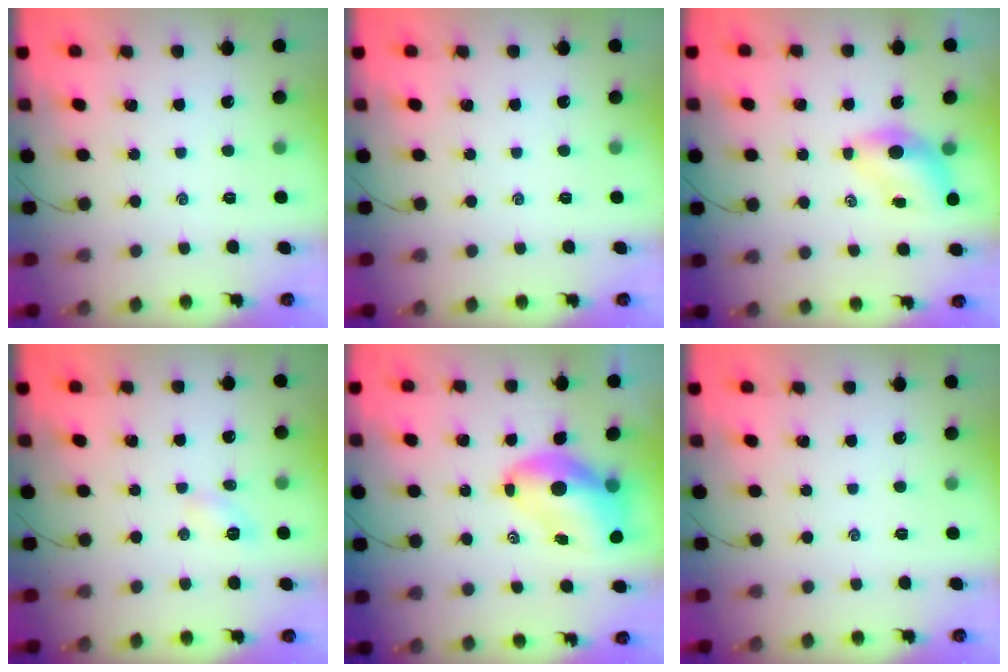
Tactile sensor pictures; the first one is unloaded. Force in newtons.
{"total": 0.0}
{"total": 5.5, "press": 5.3, "slide": 1.4}
{"total": 4.3, "press": 4.1, "slide": 1.3}
{"total": 10.2, "press": 9.7, "slide": 3.1}
{"total": 0.0}